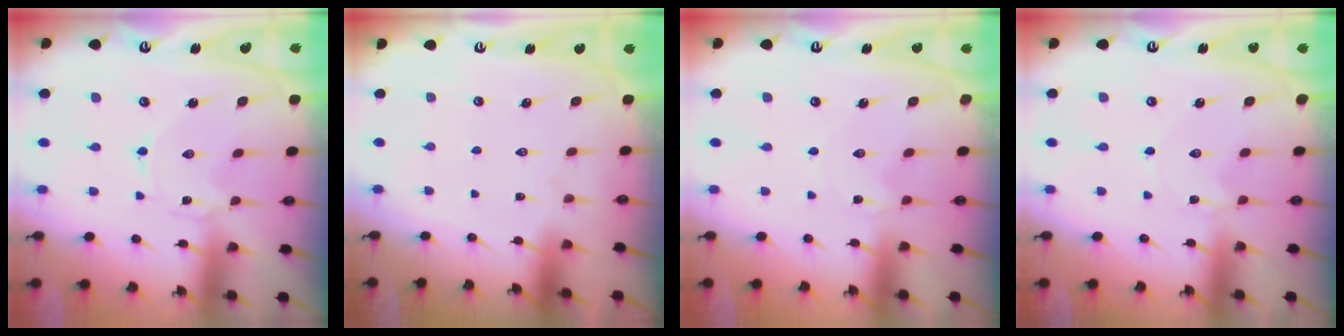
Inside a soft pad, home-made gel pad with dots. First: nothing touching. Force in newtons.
{"total": 1.6, "press": 1.6, "slide": 0.1}
{"total": 0.0}
{"total": 1.4, "press": 1.4, "slide": 0.2}